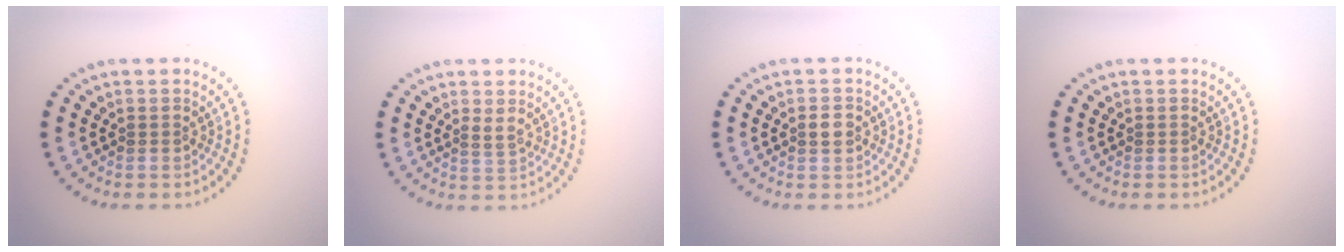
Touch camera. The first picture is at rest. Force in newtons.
{"total": 0.9, "press": 0.8, "slide": 0.5}
{"total": 1.6, "press": 1.5, "slide": 0.3}
{"total": 0.0}